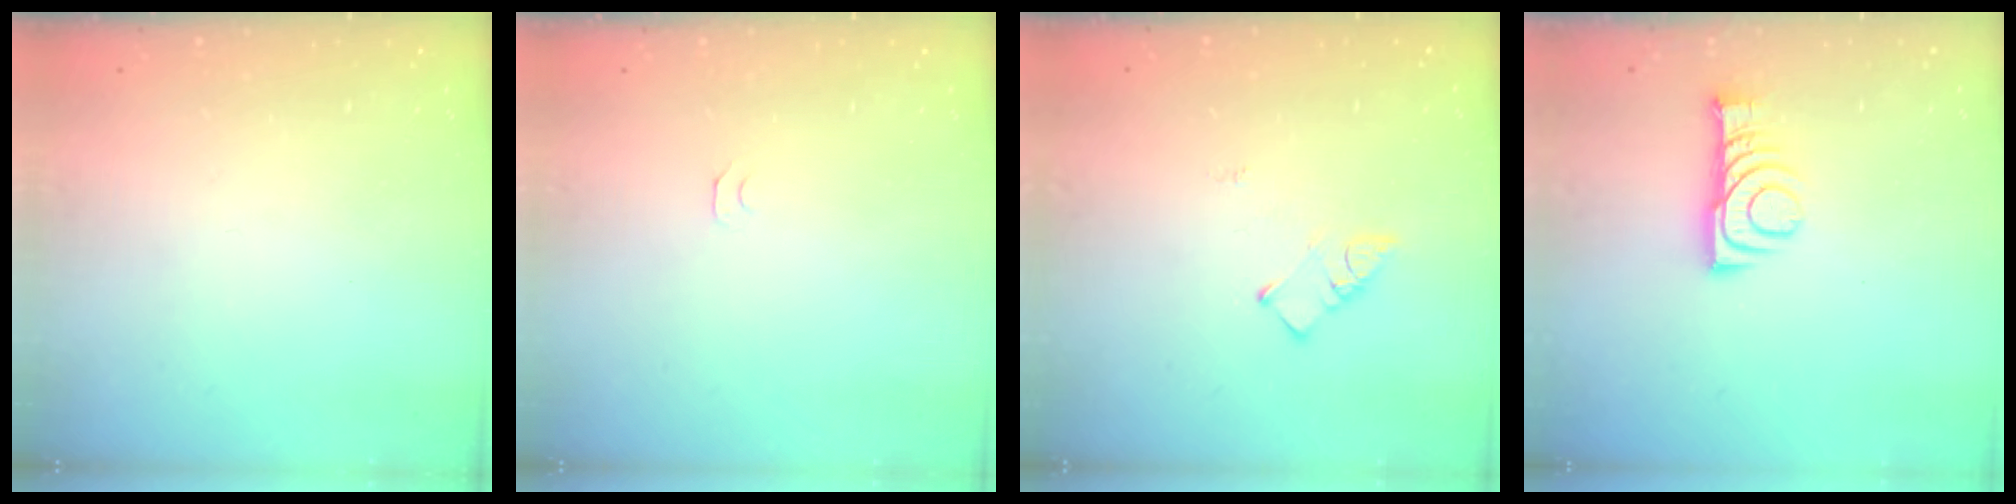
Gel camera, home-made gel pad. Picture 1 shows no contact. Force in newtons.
{"total": 5.1, "press": 5.1, "slide": 0.5}
{"total": 3.6, "press": 3.5, "slide": 0.4}
{"total": 9.4, "press": 9.4, "slide": 0.9}